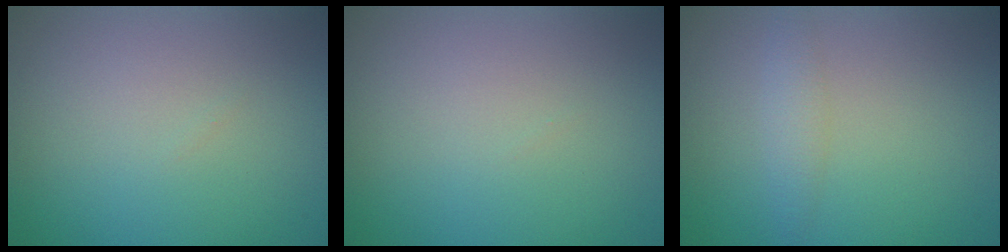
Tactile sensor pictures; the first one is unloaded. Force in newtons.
{"total": 0.0}
{"total": 1.6, "press": 1.6, "slide": 0.1}